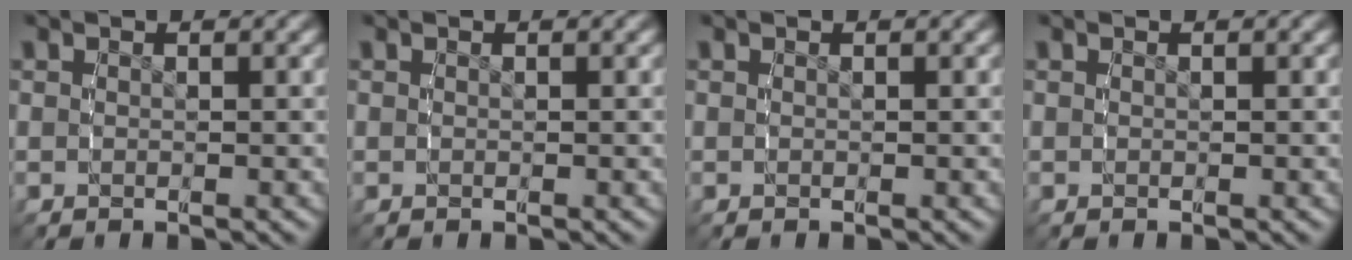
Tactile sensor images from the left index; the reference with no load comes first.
{"total": 0.0}
{"total": 0.0}
{"total": 0.0}